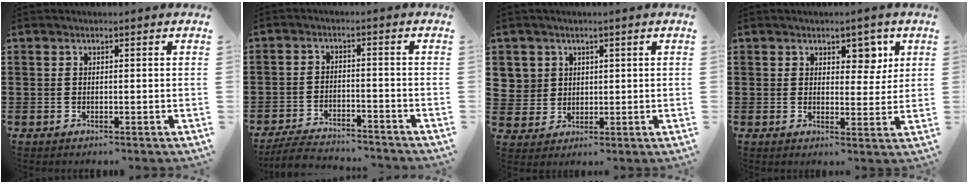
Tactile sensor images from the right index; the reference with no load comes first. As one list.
[{"total": 4.7, "force": [-4.6, 0.5, 0.8], "torque": [-0.026, 0.001, -0.096]}, {"total": 3.9, "force": [1.6, 3.6, 0.1], "torque": [-0.022, 0.014, 0.030]}, {"total": 4.5, "force": [2.6, 2.8, 2.3], "torque": [-0.025, -0.001, 0.040]}]